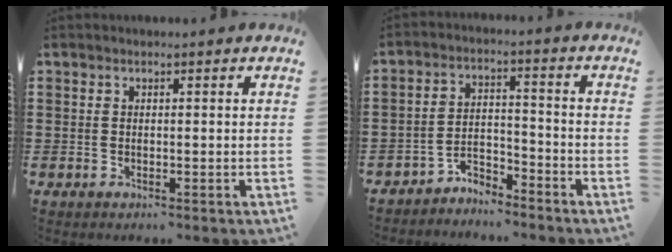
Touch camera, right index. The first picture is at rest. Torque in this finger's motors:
{"motor_torque": [-0.22, 0.23, -0.01, -0.09]}